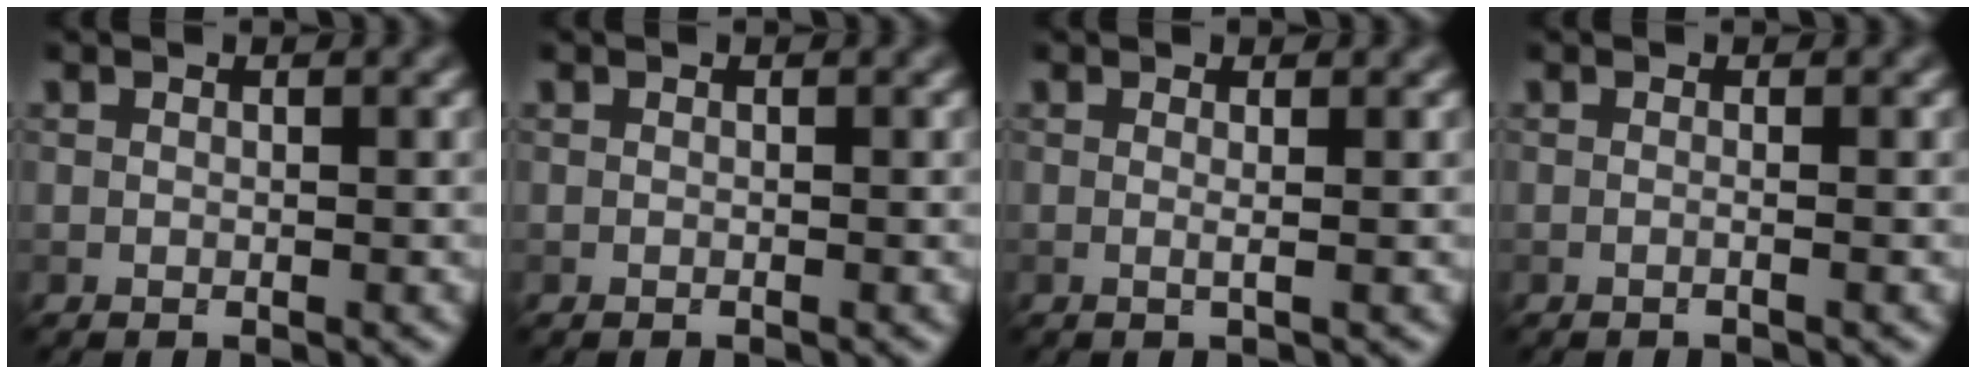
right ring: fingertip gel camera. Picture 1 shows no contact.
{"total": 0.0}
{"total": 1.0, "force": [0.2, 0.3, 1.0], "torque": [-0.013, -0.007, -0.011]}
{"total": 1.2, "force": [0.1, 0.6, 1.0], "torque": [0.006, -0.012, -0.022]}